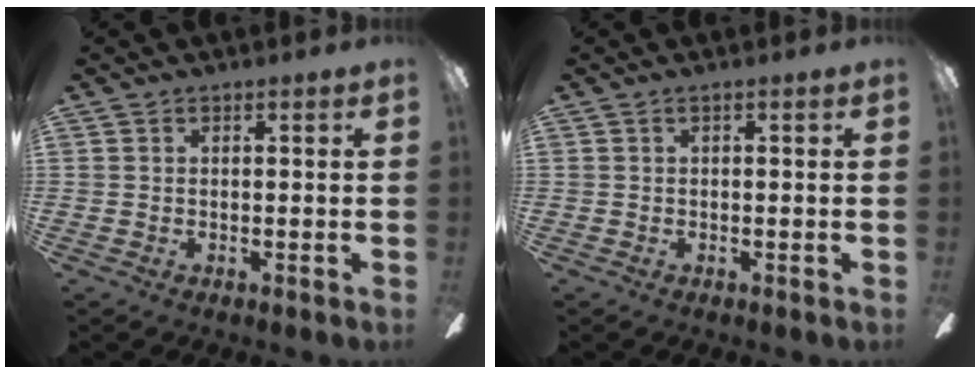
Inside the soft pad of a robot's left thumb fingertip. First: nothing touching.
{"total": 0.0}